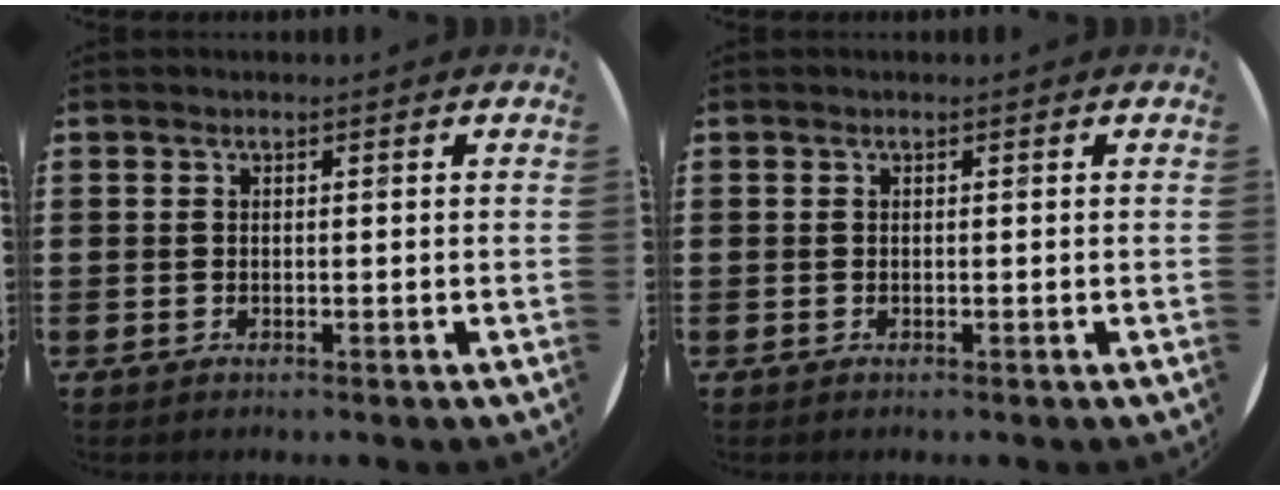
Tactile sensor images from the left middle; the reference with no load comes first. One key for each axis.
{"total": 0.0}